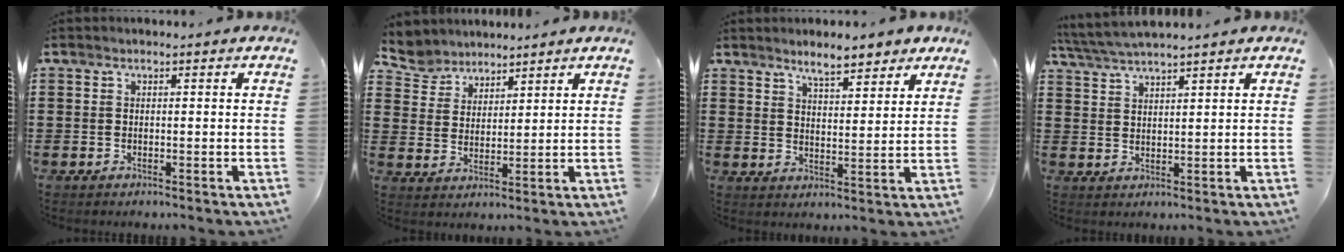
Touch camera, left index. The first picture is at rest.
{"total": 5.2, "force": [4.8, 2.0, 0.0], "torque": [-0.026, -0.013, 0.089]}
{"total": 5.5, "force": [4.9, 1.1, 2.3], "torque": [-0.050, -0.011, 0.088]}
{"total": 3.5, "force": [3.3, -0.3, 1.3], "torque": [-0.036, -0.007, 0.059]}